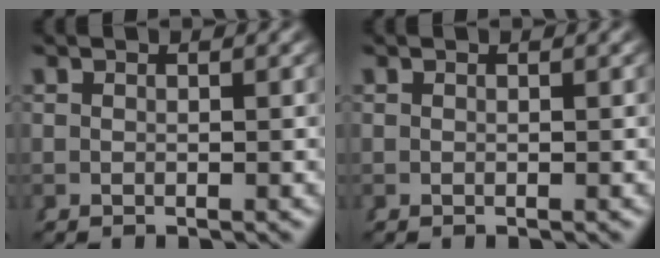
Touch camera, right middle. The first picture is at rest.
{"total": 0.0}